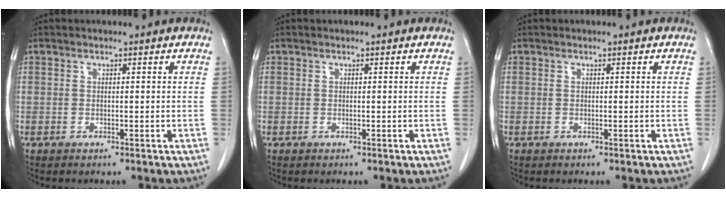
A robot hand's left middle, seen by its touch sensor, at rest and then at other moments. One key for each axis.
{"total": 0.0}
{"total": 0.0}